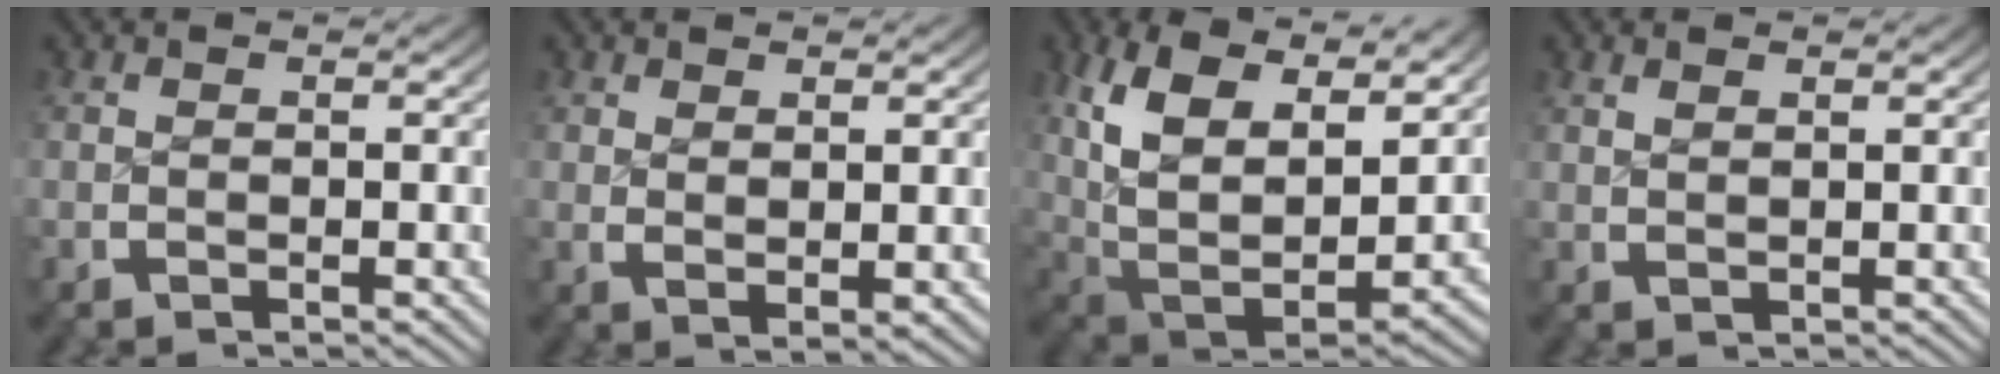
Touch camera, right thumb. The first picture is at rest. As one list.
[{"total": 1.7, "force": [1.1, 0.6, 1.2], "torque": [-0.020, -0.007, 0.030]}, {"total": 15.0, "force": [0.7, 10.5, 10.6], "torque": [-0.276, -0.070, 0.042]}, {"total": 1.1, "force": [1.0, 0.0, 0.3], "torque": [-0.004, 0.002, 0.026]}]